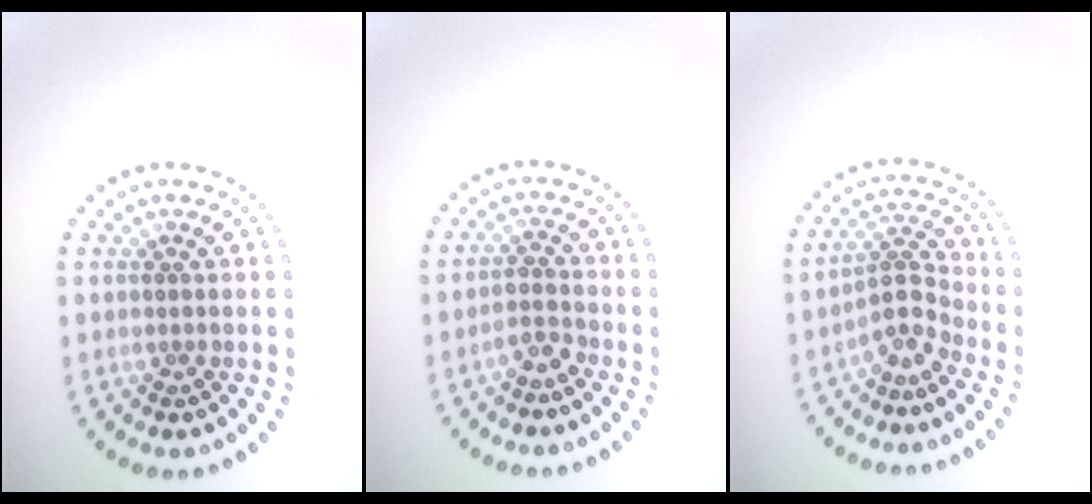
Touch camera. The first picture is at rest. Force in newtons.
{"total": 1.6, "press": 1.4, "slide": 0.9}
{"total": 2.8, "press": 2.1, "slide": 1.9}